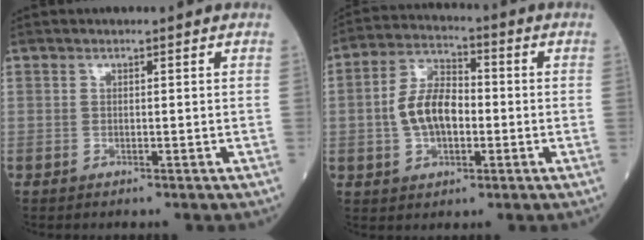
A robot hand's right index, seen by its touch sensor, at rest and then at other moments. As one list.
[{"total": 8.8, "force": [-0.9, 4.9, 7.2], "torque": [-0.146, 0.019, -0.020]}]